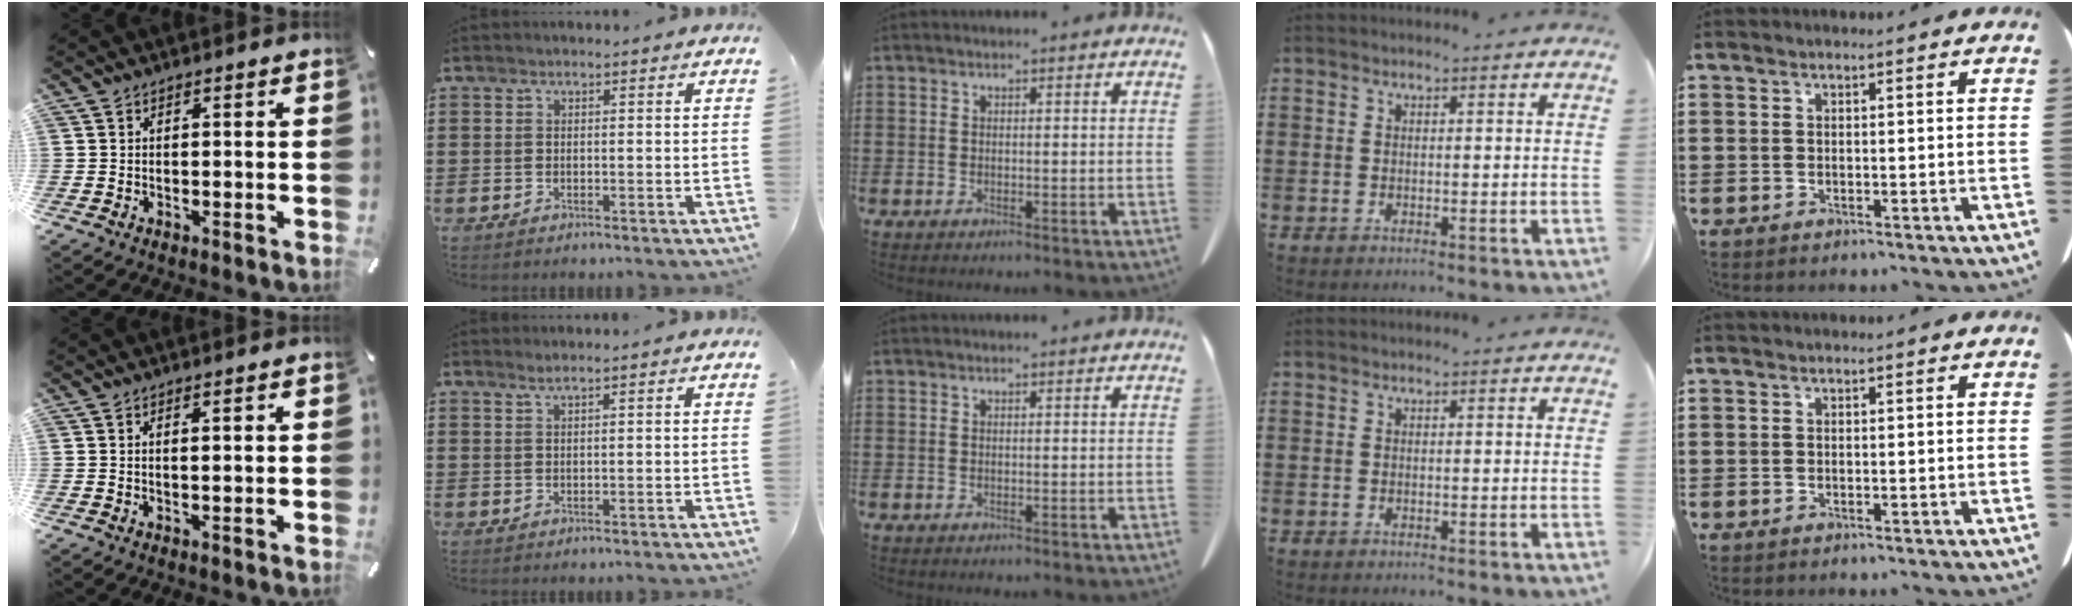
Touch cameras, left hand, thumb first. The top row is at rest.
{"thumb": {"total": 1.1, "force": [0.3, 0.1, 1.0], "torque": [-0.020, -0.003, 0.006]}, "index": {"total": 1.1, "force": [0.8, -0.2, 0.7], "torque": [-0.013, 0.001, 0.014]}}